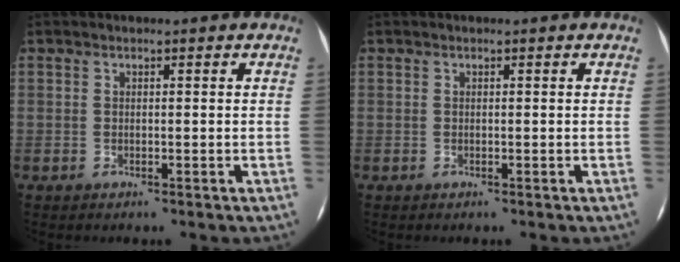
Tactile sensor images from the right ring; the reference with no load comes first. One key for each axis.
{"total": 0.0}